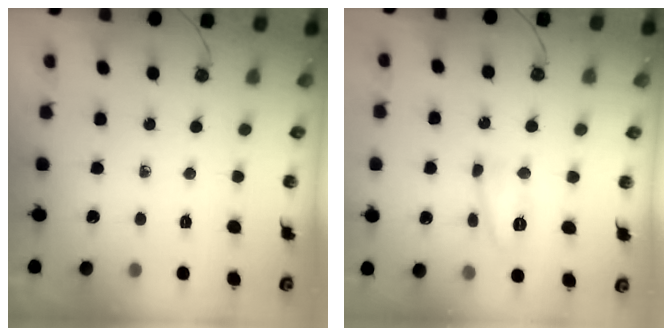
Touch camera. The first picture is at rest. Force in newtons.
{"total": 9.5, "press": 9.4, "slide": 0.8}